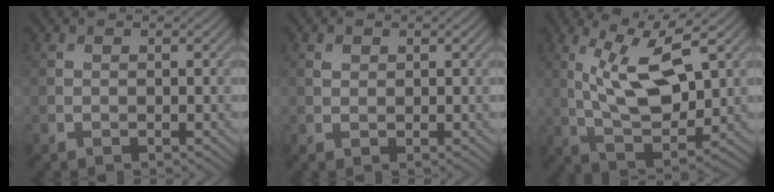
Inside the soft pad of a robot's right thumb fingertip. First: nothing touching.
{"total": 0.9, "force": [0.5, 0.7, 0.3], "torque": [-0.008, -0.003, 0.010]}
{"total": 11.1, "force": [3.0, 4.2, 9.8], "torque": [-0.194, -0.002, 0.057]}